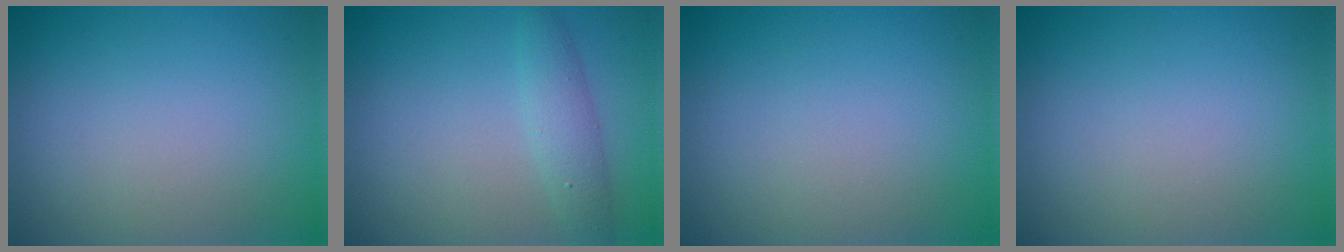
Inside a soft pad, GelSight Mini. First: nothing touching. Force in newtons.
{"total": 2.4, "press": 2.4, "slide": 0.1}
{"total": 0.0}
{"total": 0.0}